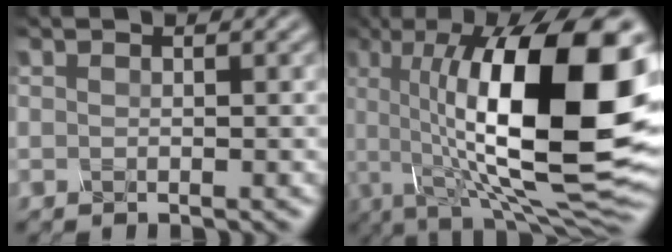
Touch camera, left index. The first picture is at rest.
{"total": 17.9, "force": [1.5, 6.3, 16.8], "torque": [-0.240, 0.016, 0.020]}